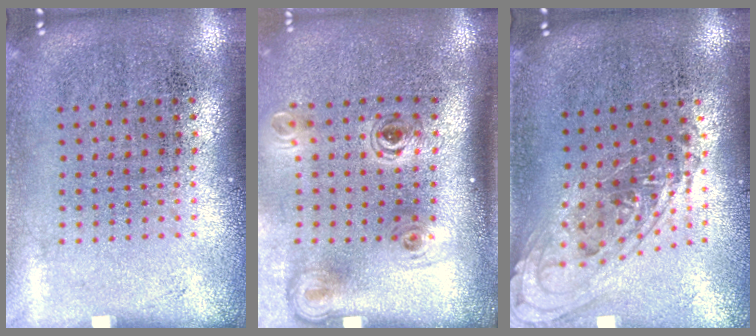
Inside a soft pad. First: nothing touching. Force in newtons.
{"total": 2.2, "press": 1.5, "slide": 1.6}
{"total": 1.1, "press": 1.0, "slide": 0.4}